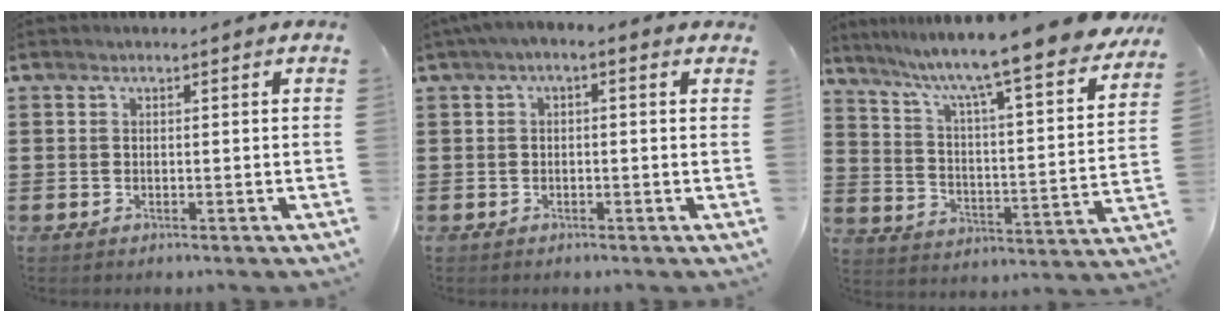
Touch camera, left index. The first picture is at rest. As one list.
[{"total": 1.6, "force": [-1.0, 0.5, 1.2], "torque": [-0.028, -0.001, -0.023]}, {"total": 9.8, "force": [8.2, -0.5, 5.4], "torque": [-0.120, -0.070, 0.123]}]